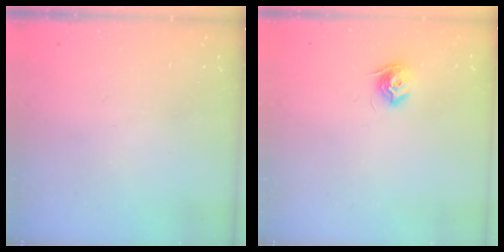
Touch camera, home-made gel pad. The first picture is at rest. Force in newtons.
{"total": 8.7, "press": 8.7, "slide": 0.1}